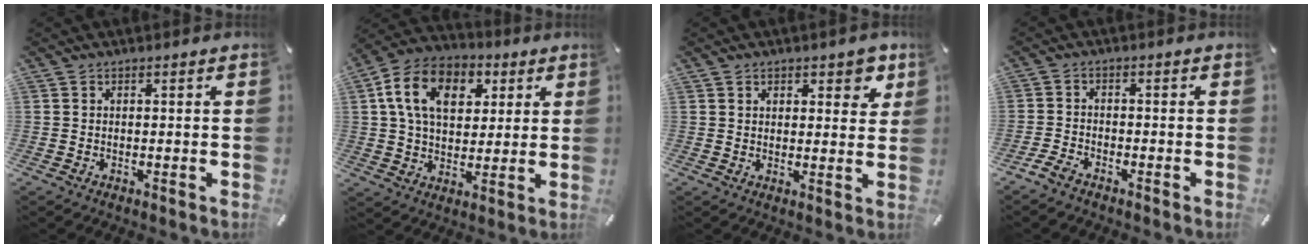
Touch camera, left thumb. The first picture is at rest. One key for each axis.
{"total": 14.4, "fx": 4.7, "fy": 10.3, "fz": 8.8, "tx": -0.169, "ty": 0.003, "tz": 0.086}
{"total": 4.9, "fx": 3.0, "fy": 2.9, "fz": 2.6, "tx": -0.018, "ty": -0.009, "tz": 0.046}
{"total": 3.0, "fx": -2.7, "fy": 1.1, "fz": 0.9, "tx": -0.030, "ty": 0.009, "tz": -0.055}